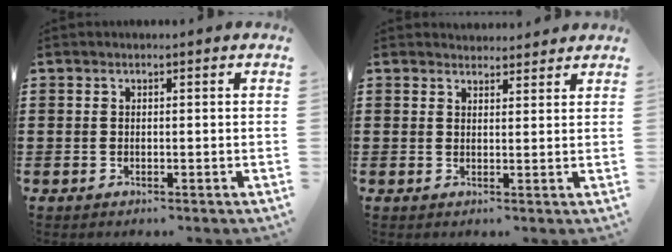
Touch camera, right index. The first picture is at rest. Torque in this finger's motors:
{"motor_torque": [0.97, 1.17, -0.25, -0.05]}